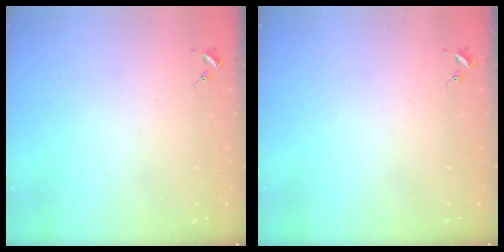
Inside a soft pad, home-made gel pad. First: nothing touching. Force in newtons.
{"total": 0.0}